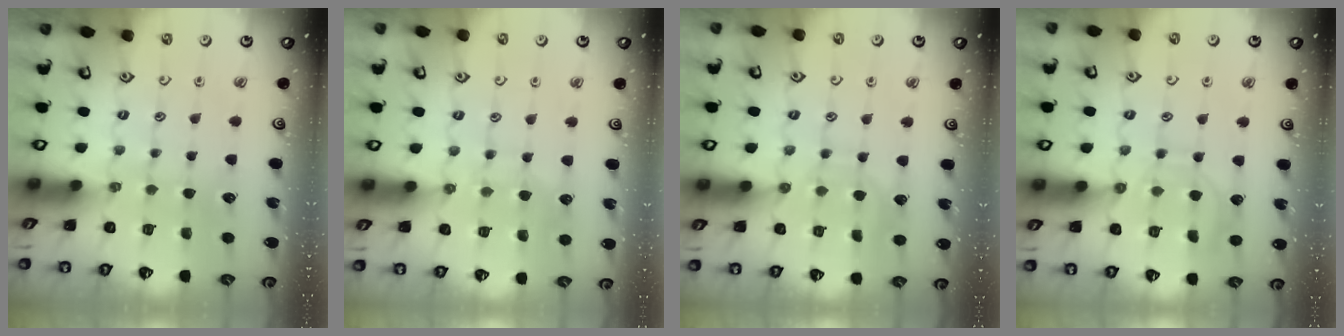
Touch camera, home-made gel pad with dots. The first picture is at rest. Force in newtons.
{"total": 6.8, "press": 6.8, "slide": 0.6}
{"total": 5.4, "press": 5.4, "slide": 0.3}
{"total": 9.0, "press": 9.0, "slide": 0.8}